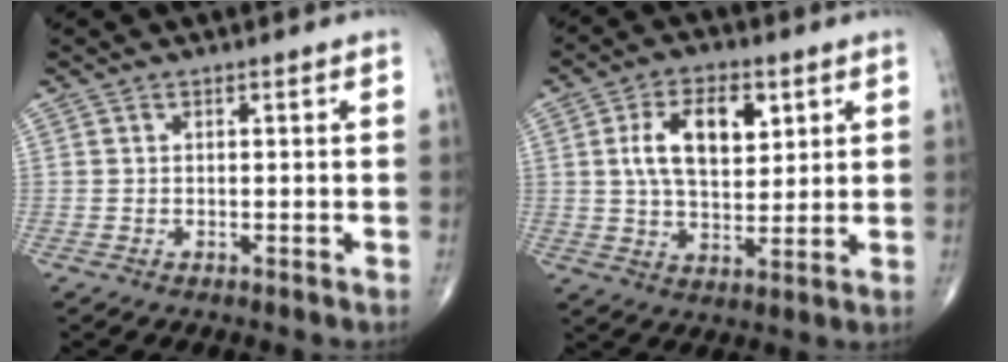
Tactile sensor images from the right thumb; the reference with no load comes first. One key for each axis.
{"total": 11.8, "fx": 3.4, "fy": 6.7, "fz": 9.2, "tx": -0.137, "ty": -0.008, "tz": 0.061}